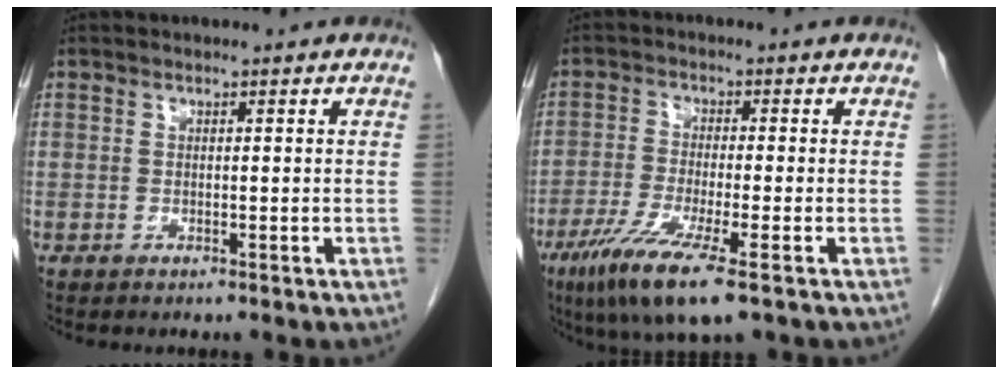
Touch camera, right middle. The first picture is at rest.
{"total": 9.5, "force": [-5.3, 0.5, 7.8], "torque": [-0.157, -0.030, -0.095]}